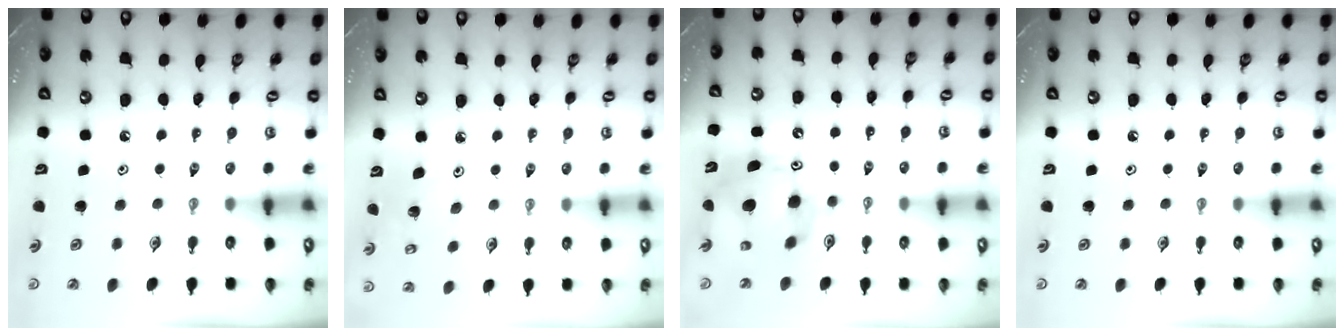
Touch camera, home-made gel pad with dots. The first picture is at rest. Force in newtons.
{"total": 4.7, "press": 4.3, "slide": 1.7}
{"total": 14.1, "press": 14.0, "slide": 1.1}
{"total": 0.0}